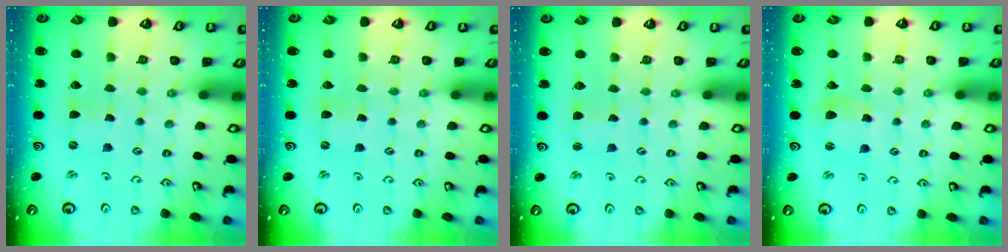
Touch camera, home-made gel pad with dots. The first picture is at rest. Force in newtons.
{"total": 0.0}
{"total": 1.1, "press": 1.1, "slide": 0.2}
{"total": 4.4, "press": 4.4, "slide": 0.5}